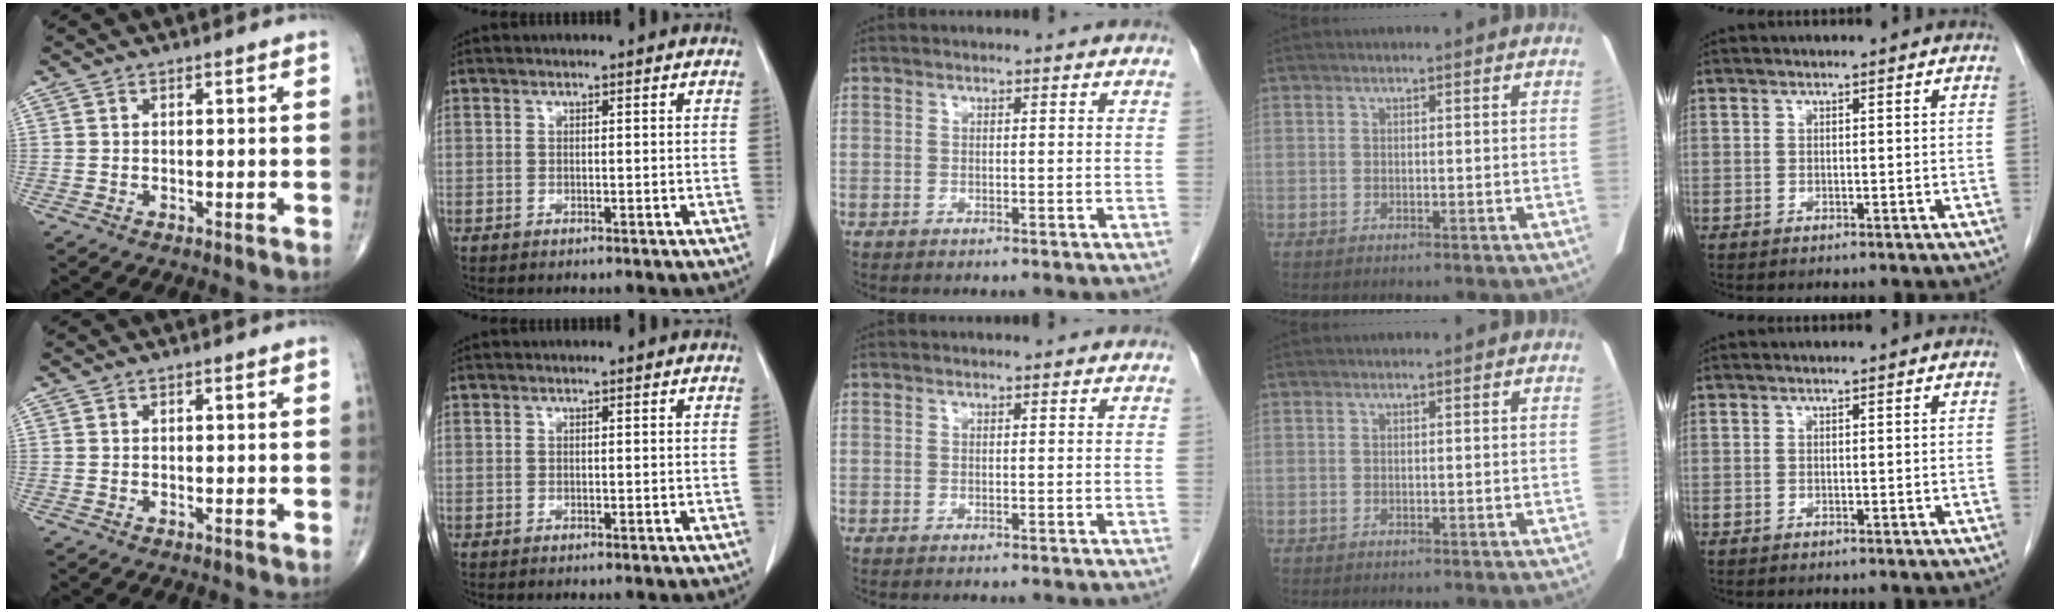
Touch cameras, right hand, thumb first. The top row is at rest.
{}